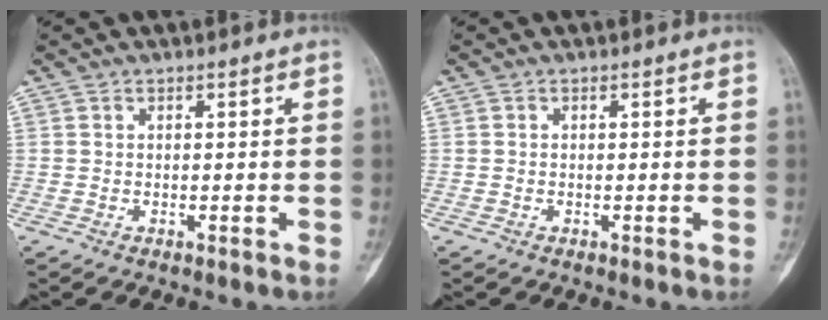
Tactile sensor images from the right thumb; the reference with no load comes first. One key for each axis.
{"total": 0.0}